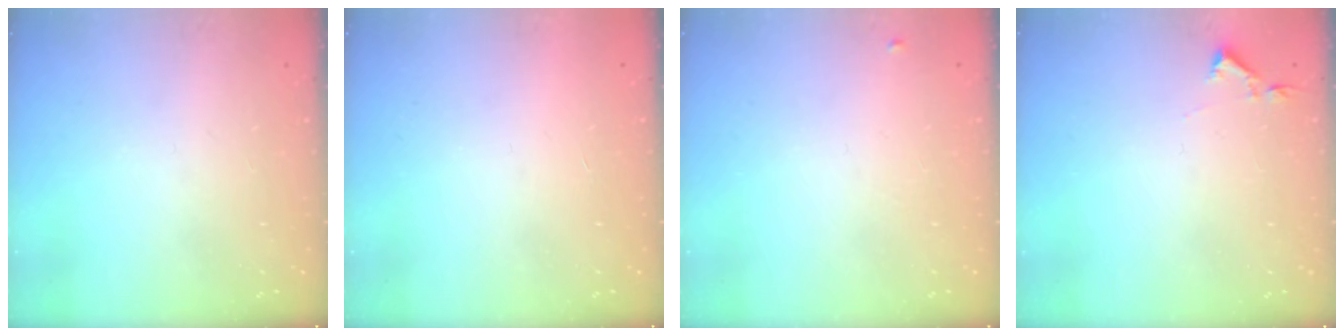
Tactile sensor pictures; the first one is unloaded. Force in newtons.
{"total": 1.7, "press": 1.7, "slide": 0.1}
{"total": 3.9, "press": 3.8, "slide": 0.6}
{"total": 2.9, "press": 2.9, "slide": 0.5}